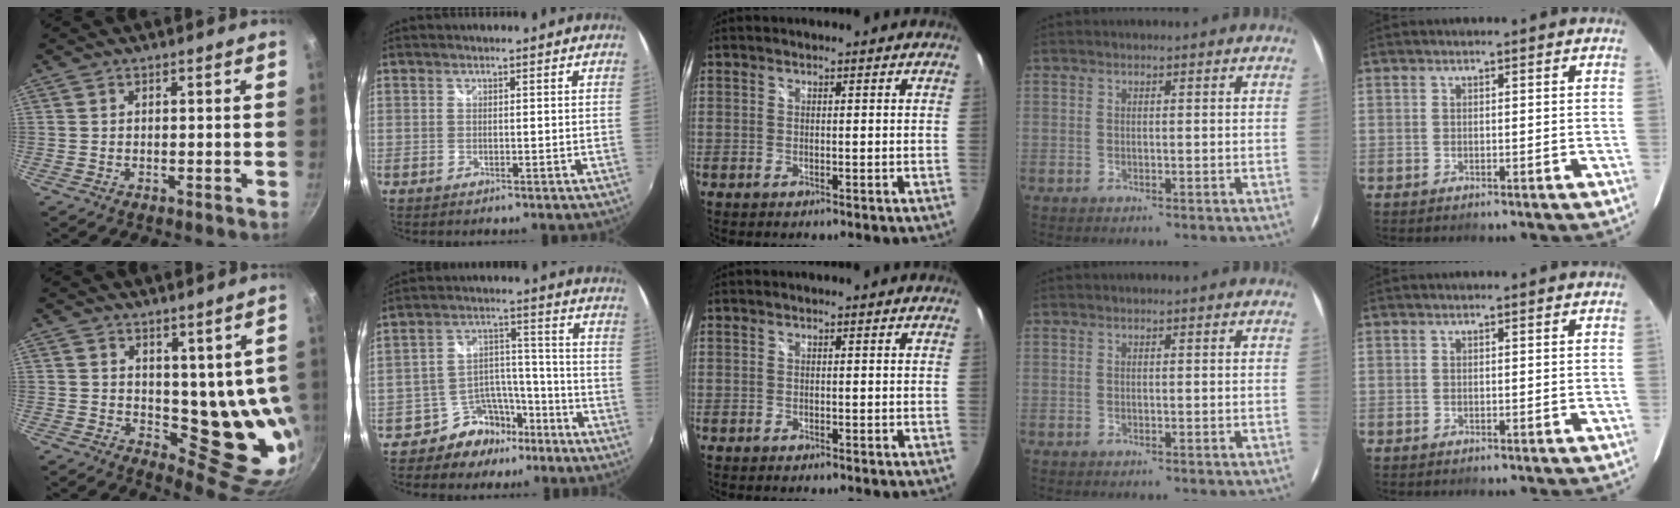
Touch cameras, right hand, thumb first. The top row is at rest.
{"thumb": {"total": 12.1, "force": [4.0, 6.8, 9.2], "torque": [-0.082, -0.043, 0.074]}, "index": {"total": 9.5, "force": [-7.2, 6.0, 1.8], "torque": [-0.026, 0.053, -0.111]}}